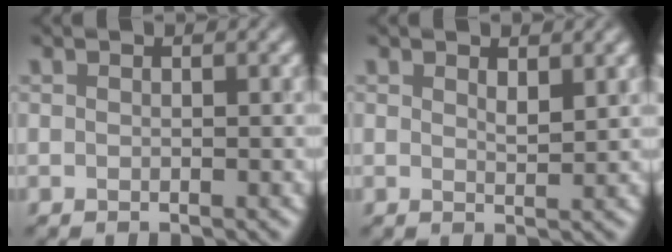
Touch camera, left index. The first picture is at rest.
{"total": 1.5, "force": [0.9, 0.5, 1.1], "torque": [-0.017, 0.004, 0.021]}